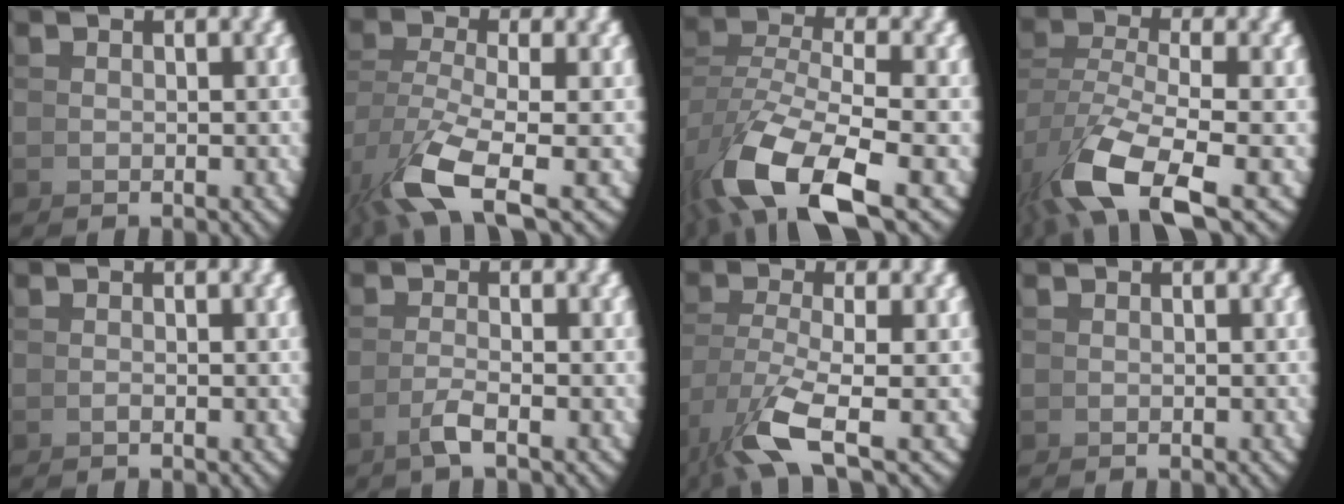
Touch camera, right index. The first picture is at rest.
{"total": 5.4, "force": [-1.8, 2.0, 4.7], "torque": [-0.101, -0.033, -0.006]}
{"total": 7.2, "force": [-3.4, 2.7, 5.7], "torque": [-0.124, -0.033, -0.033]}
{"total": 6.7, "force": [-2.7, 2.6, 5.6], "torque": [-0.121, -0.038, -0.017]}
{"total": 0.5, "force": [-0.3, -0.4, -0.1], "torque": [0.002, 0.003, -0.006]}
{"total": 2.0, "force": [-0.9, -1.2, 1.2], "torque": [-0.015, 0.001, -0.015]}
{"total": 4.7, "force": [-1.2, 1.6, 4.3], "torque": [-0.095, -0.028, 0.001]}
{"total": 0.0}